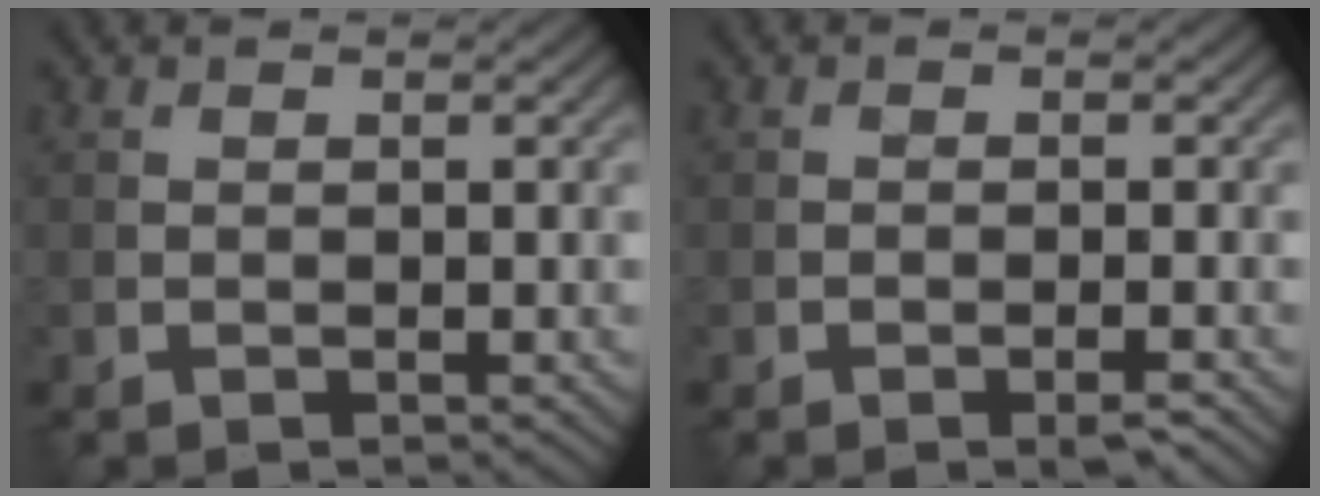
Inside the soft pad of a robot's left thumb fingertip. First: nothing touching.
{"total": 1.6, "force": [-1.1, 0.3, 1.1], "torque": [-0.017, 0.001, -0.019]}